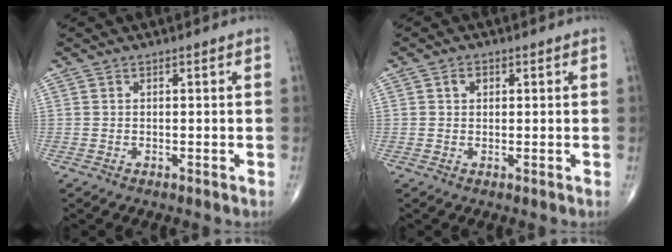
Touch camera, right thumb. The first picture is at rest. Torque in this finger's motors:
{"motor_torque": [-0.22, 0.19, -0.03, -0.04, 0.01]}